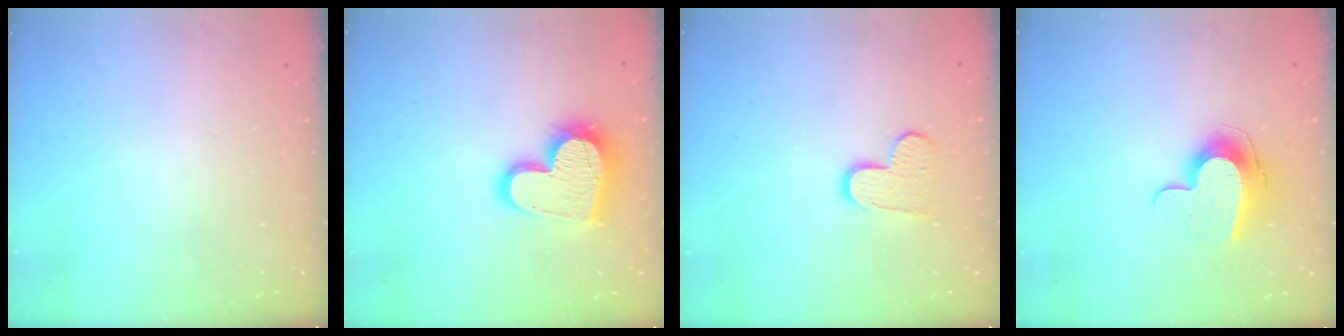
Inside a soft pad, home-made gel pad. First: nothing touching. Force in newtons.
{"total": 17.9, "press": 17.8, "slide": 1.2}
{"total": 9.3, "press": 9.3, "slide": 0.6}
{"total": 10.0, "press": 9.9, "slide": 0.7}